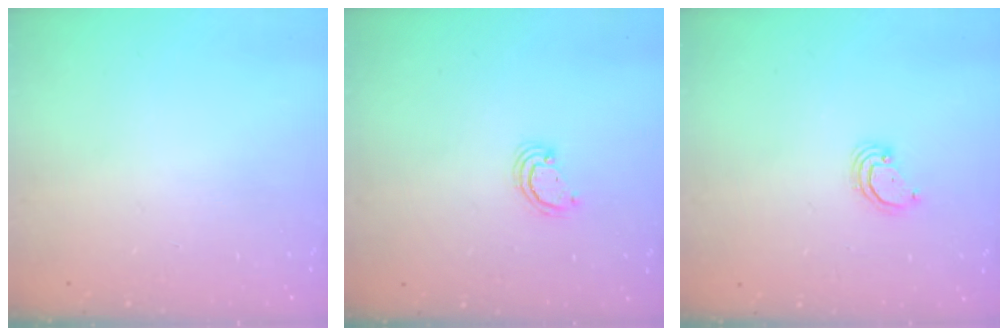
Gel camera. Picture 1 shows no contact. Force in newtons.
{"total": 2.3, "press": 2.3, "slide": 0.3}
{"total": 3.1, "press": 3.1, "slide": 0.2}